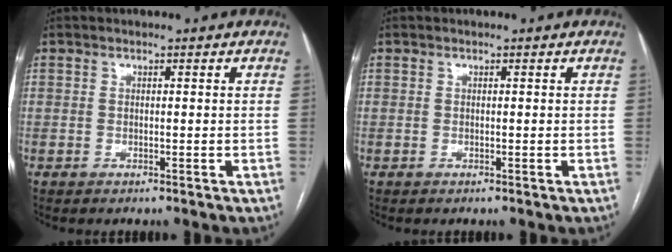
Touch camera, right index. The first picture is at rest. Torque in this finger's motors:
{"motor_torque": [0.00, 0.00, 0.02, 0.00]}